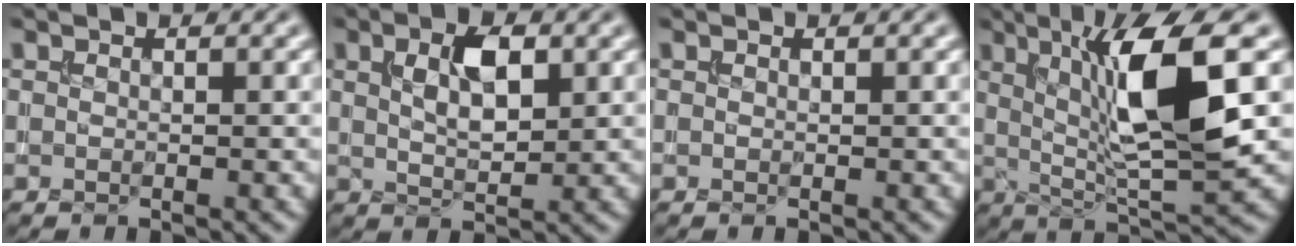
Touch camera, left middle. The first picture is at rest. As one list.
[{"total": 4.3, "force": [1.4, 2.0, 3.5], "torque": [-0.069, 0.002, 0.027]}, {"total": 0.0}, {"total": 9.9, "force": [2.3, 2.2, 9.4], "torque": [-0.157, -0.007, 0.045]}]